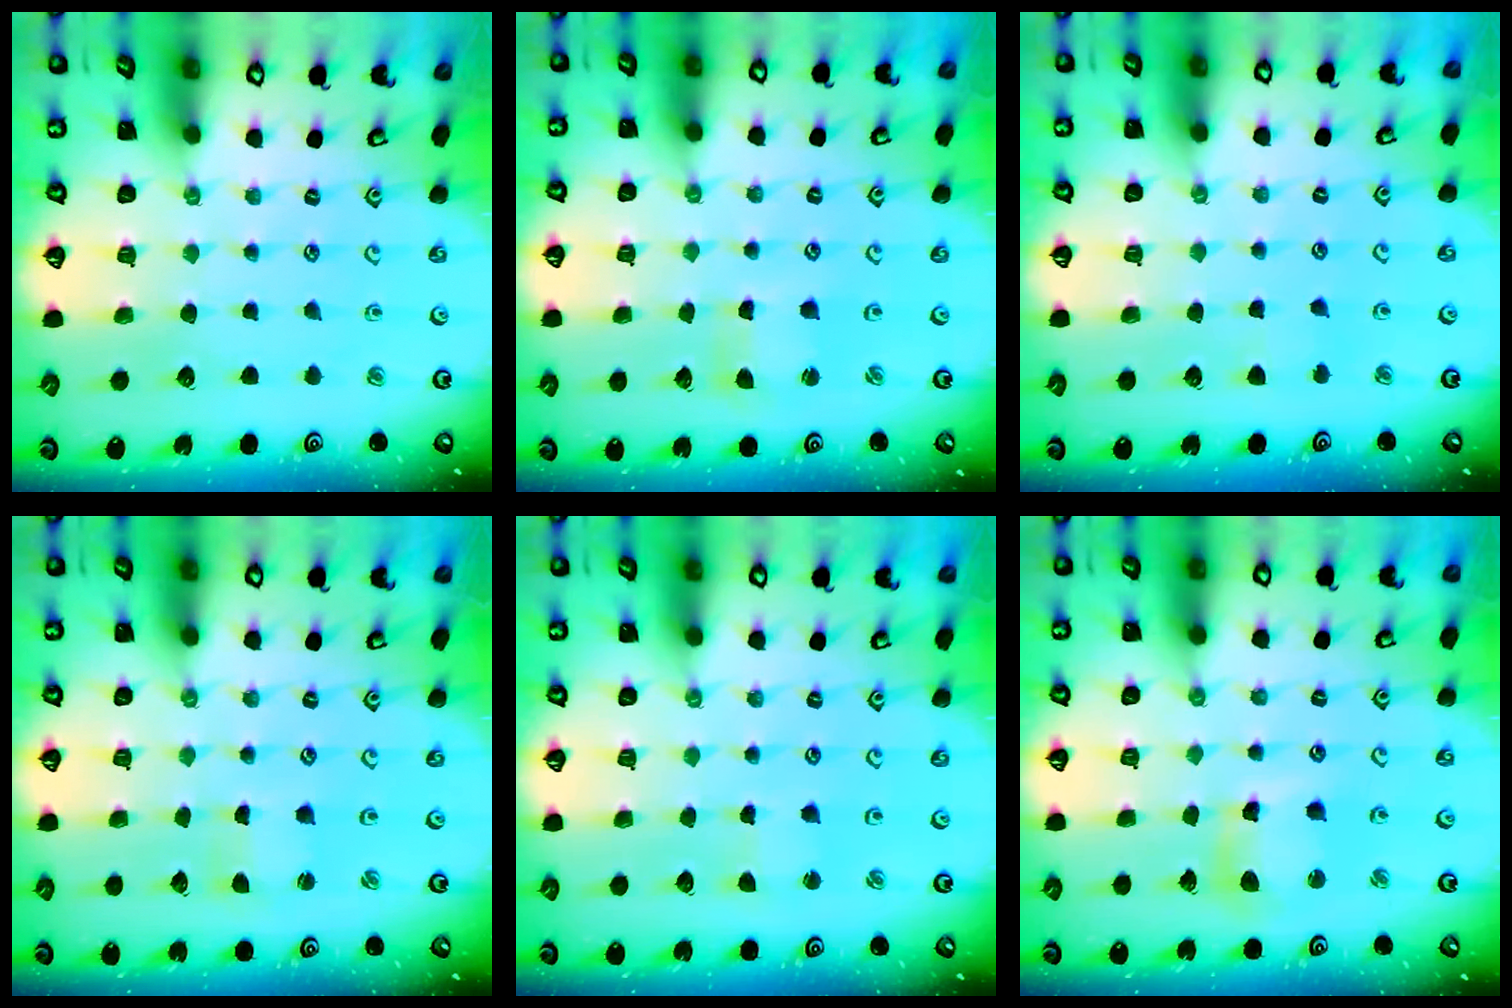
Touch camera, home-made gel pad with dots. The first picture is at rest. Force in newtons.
{"total": 2.1, "press": 2.1, "slide": 0.3}
{"total": 3.0, "press": 3.0, "slide": 0.3}
{"total": 2.0, "press": 2.0, "slide": 0.3}
{"total": 1.8, "press": 1.8, "slide": 0.4}
{"total": 8.5, "press": 8.3, "slide": 1.4}